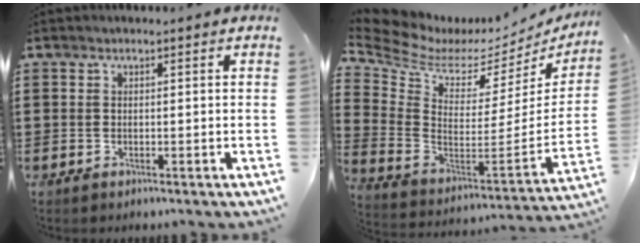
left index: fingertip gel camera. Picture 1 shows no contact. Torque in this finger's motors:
{"motor_torque": [2.14, 0.00, 0.10, -0.01]}